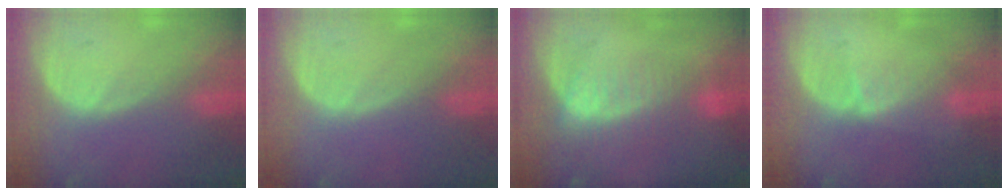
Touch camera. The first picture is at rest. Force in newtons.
{"total": 0.0}
{"total": 7.2, "press": 6.2, "slide": 3.8}
{"total": 1.6, "press": 1.6, "slide": 0.3}